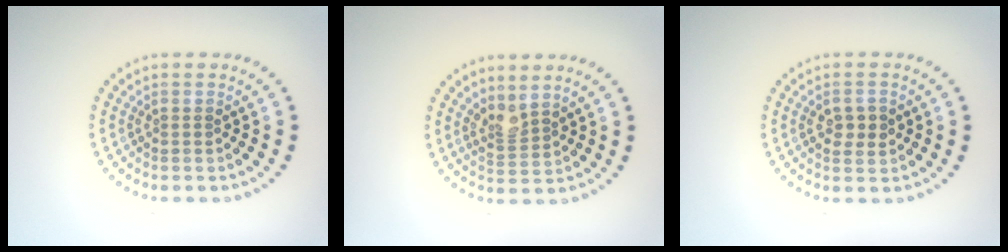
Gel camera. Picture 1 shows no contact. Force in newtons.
{"total": 2.1, "press": 1.5, "slide": 1.4}
{"total": 2.3, "press": 2.3, "slide": 0.2}